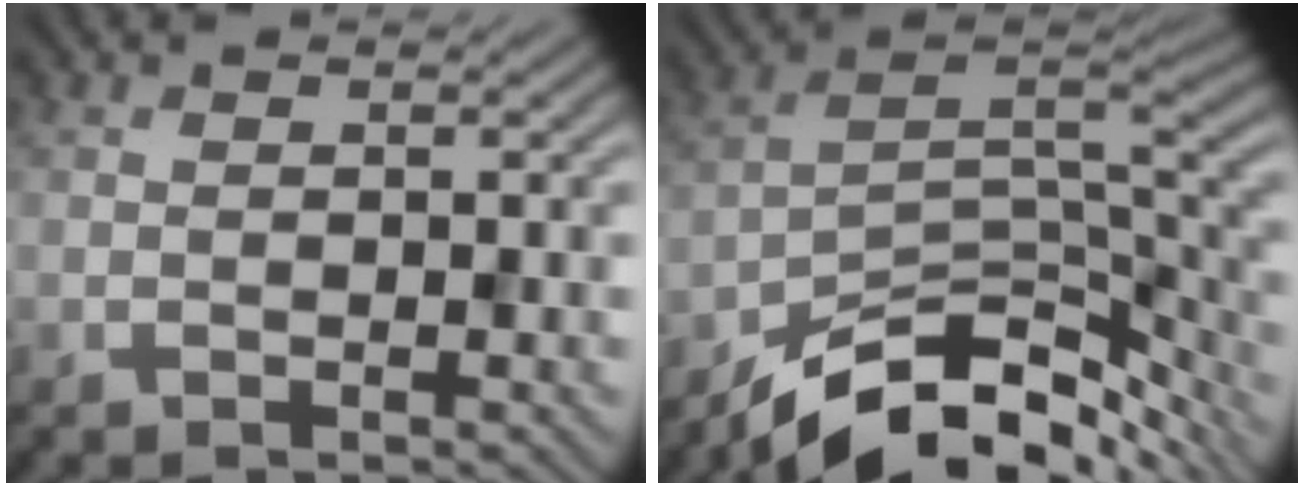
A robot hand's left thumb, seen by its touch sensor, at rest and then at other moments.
{"total": 12.8, "force": [-9.9, 4.7, 6.7], "torque": [-0.115, -0.005, -0.165]}